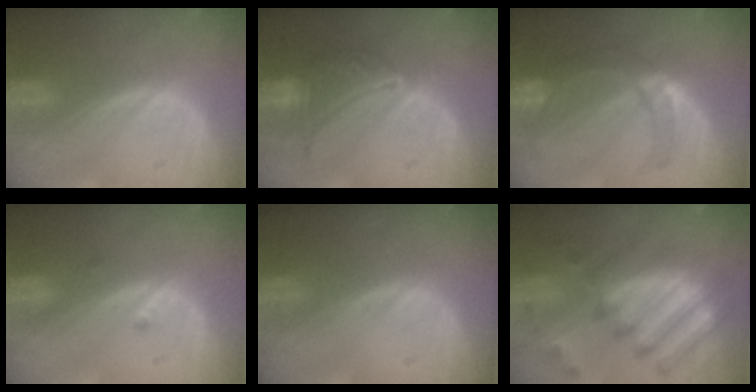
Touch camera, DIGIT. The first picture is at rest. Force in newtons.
{"total": 6.5, "press": 6.5, "slide": 0.5}
{"total": 7.0, "press": 6.9, "slide": 1.0}
{"total": 1.3, "press": 1.1, "slide": 0.7}
{"total": 0.0}
{"total": 12.2, "press": 10.4, "slide": 6.3}